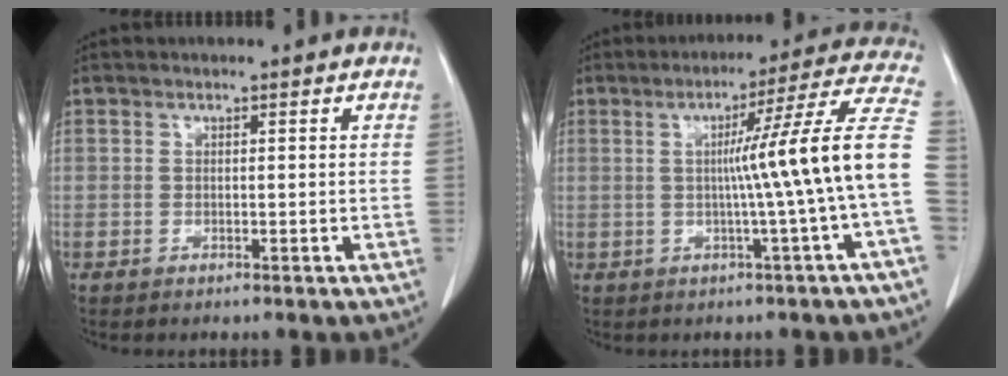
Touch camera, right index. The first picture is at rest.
{"total": 13.3, "force": [-1.2, -2.8, 13.0], "torque": [-0.166, 0.011, -0.019]}